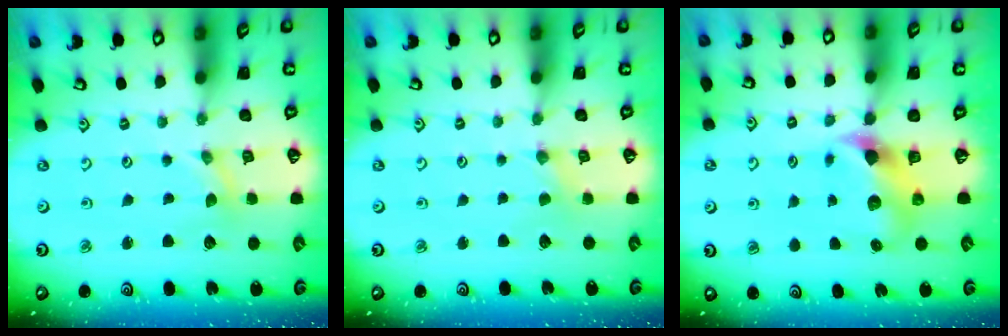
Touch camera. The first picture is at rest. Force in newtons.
{"total": 0.9, "press": 0.9, "slide": 0.2}
{"total": 8.0, "press": 7.9, "slide": 1.1}